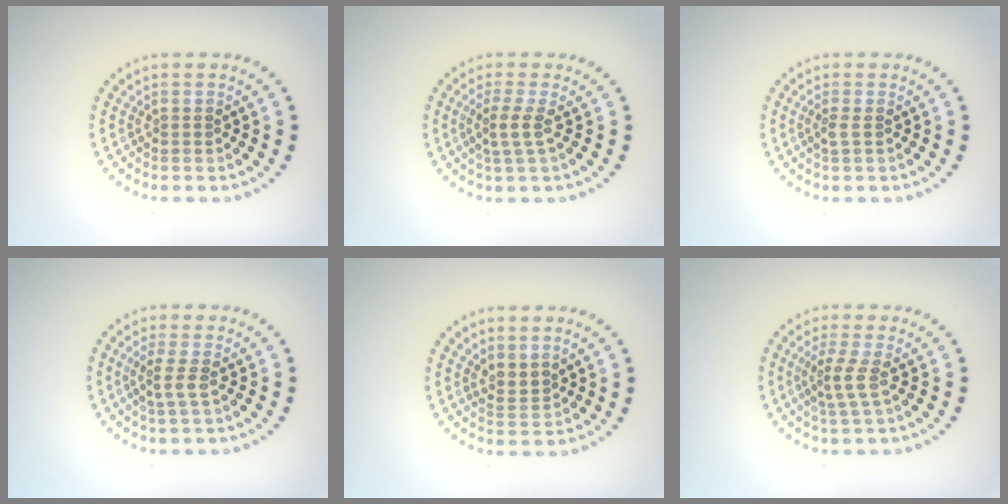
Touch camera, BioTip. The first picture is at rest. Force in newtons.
{"total": 2.1, "press": 1.5, "slide": 1.4}
{"total": 0.9, "press": 0.6, "slide": 0.6}
{"total": 1.7, "press": 1.3, "slide": 1.1}
{"total": 1.7, "press": 1.4, "slide": 1.0}
{"total": 2.1, "press": 1.6, "slide": 1.5}